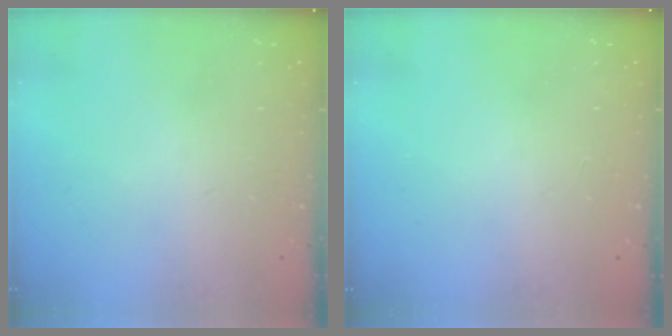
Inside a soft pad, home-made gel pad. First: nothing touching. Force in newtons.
{"total": 0.0}